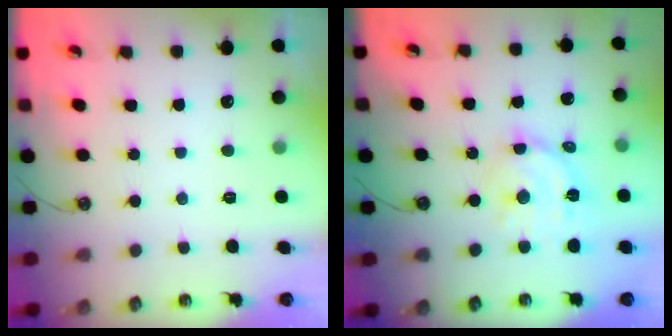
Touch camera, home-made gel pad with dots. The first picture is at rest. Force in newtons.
{"total": 12.6, "press": 12.5, "slide": 1.2}